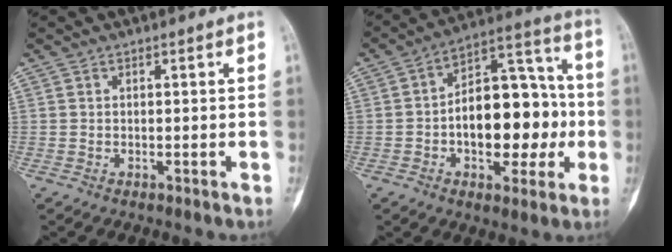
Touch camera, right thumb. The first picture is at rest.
{"total": 19.5, "force": [-2.4, 11.2, 15.8], "torque": [-0.192, 0.044, -0.032]}